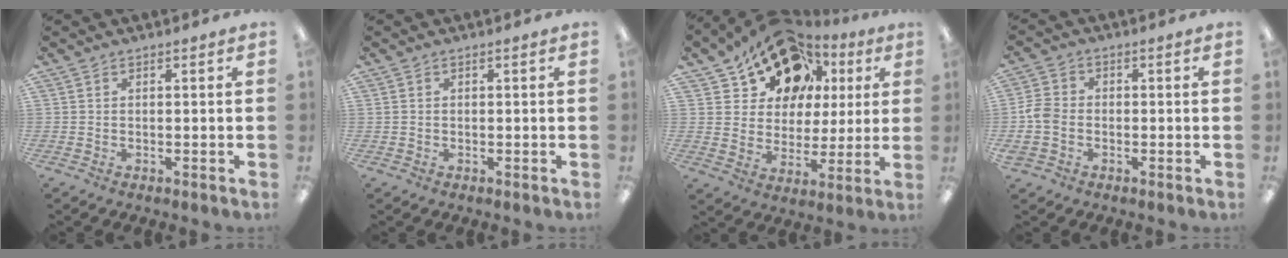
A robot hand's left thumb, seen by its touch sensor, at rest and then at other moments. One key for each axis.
{"total": 0.5, "fx": 0.0, "fy": 0.5, "fz": 0.3, "tx": -0.005, "ty": 0.003, "tz": -0.002}
{"total": 18.5, "fx": 11.7, "fy": 12.1, "fz": 7.5, "tx": -0.146, "ty": -0.053, "tz": 0.220}
{"total": 5.5, "fx": -1.3, "fy": 4.4, "fz": 3.1, "tx": -0.065, "ty": 0.012, "tz": -0.023}